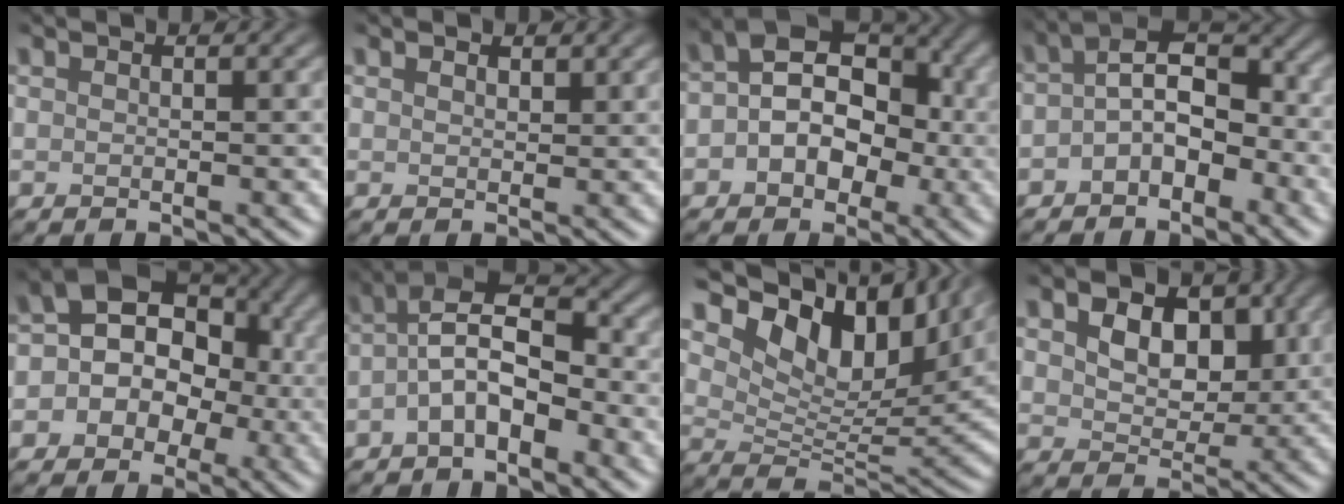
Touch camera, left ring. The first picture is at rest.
{"total": 1.2, "force": [0.8, 0.7, 0.5], "torque": [-0.013, -0.001, 0.017]}
{"total": 8.6, "force": [-0.4, 6.1, 6.0], "torque": [-0.060, 0.026, -0.025]}
{"total": 4.0, "force": [-1.4, 2.4, 2.9], "torque": [-0.044, 0.019, -0.033]}
{"total": 11.4, "force": [0.5, 9.5, 6.4], "torque": [-0.084, 0.043, -0.036]}
{"total": 5.3, "force": [-2.1, 2.6, 4.2], "torque": [-0.082, 0.018, -0.044]}
{"total": 13.1, "force": [6.9, 6.7, 8.9], "torque": [-0.156, 0.015, 0.129]}
{"total": 5.5, "force": [1.5, 3.9, 3.6], "torque": [-0.064, -0.003, 0.011]}